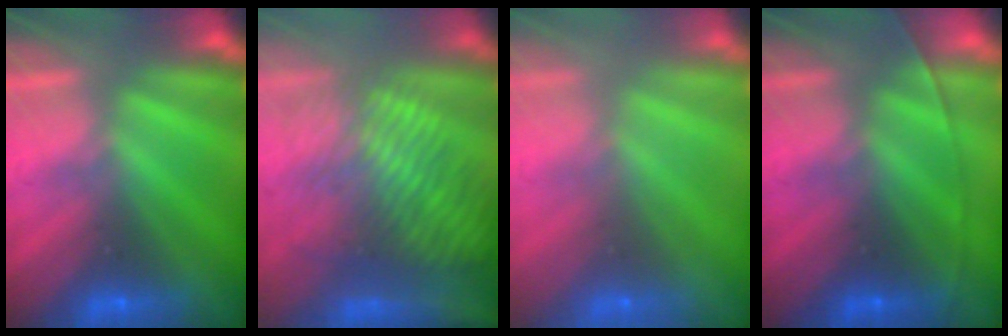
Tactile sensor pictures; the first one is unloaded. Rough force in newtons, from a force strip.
{"total": 8.4}
{"total": 7.7}
{"total": 1.5}